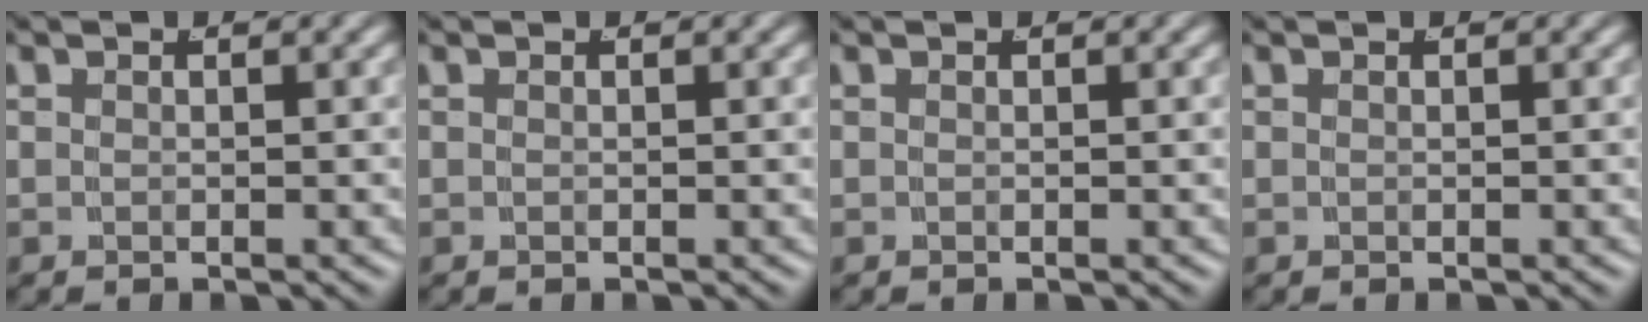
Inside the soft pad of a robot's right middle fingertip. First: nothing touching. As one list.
[{"total": 0.0}, {"total": 0.0}, {"total": 0.0}]